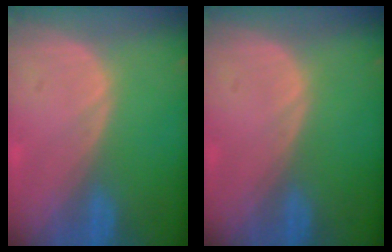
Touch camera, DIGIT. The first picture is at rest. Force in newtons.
{"total": 0.0}